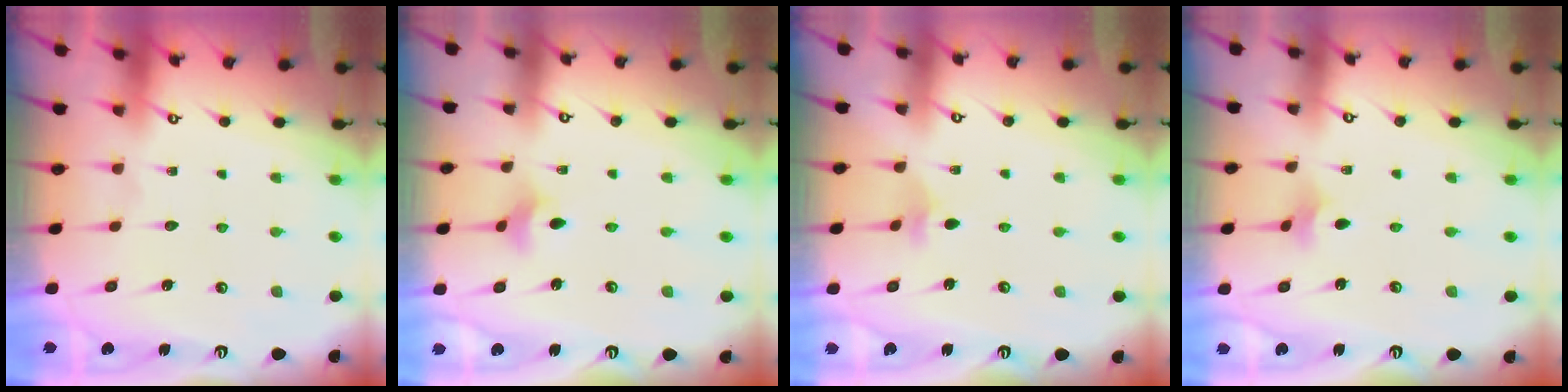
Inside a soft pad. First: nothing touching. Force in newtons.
{"total": 3.9, "press": 3.7, "slide": 1.0}
{"total": 2.6, "press": 2.6, "slide": 0.6}
{"total": 1.6, "press": 1.5, "slide": 0.4}